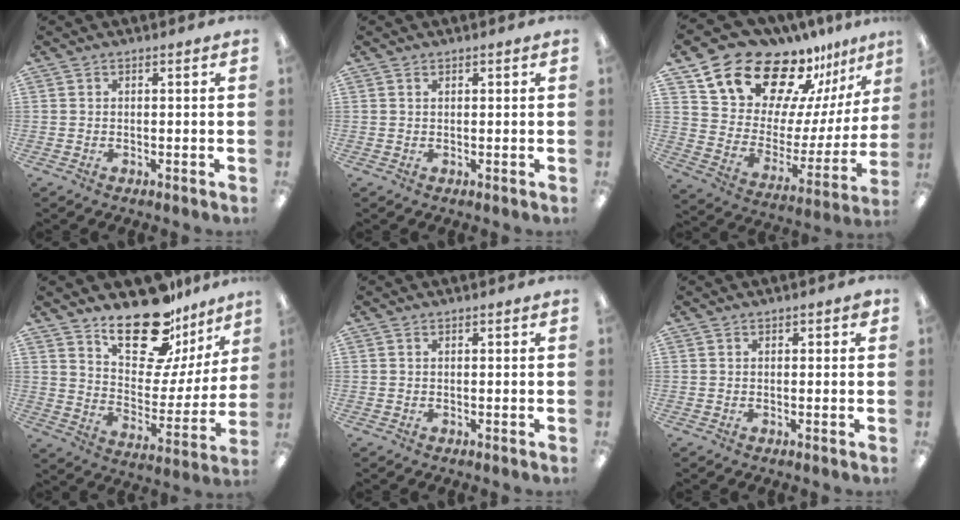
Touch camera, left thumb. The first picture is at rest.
{"total": 0.6, "force": [0.4, 0.3, 0.3], "torque": [-0.007, 0.003, 0.007]}
{"total": 19.7, "force": [16.5, 8.7, 6.4], "torque": [-0.128, -0.124, 0.298]}
{"total": 22.0, "force": [15.9, 9.9, 11.5], "torque": [-0.177, -0.104, 0.275]}
{"total": 0.0}
{"total": 1.2, "force": [0.5, 0.7, 0.8], "torque": [-0.008, 0.001, 0.006]}